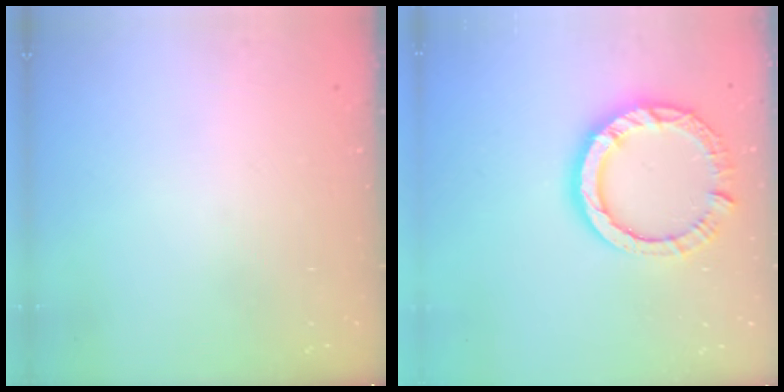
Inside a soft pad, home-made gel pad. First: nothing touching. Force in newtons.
{"total": 13.2, "press": 13.1, "slide": 1.6}